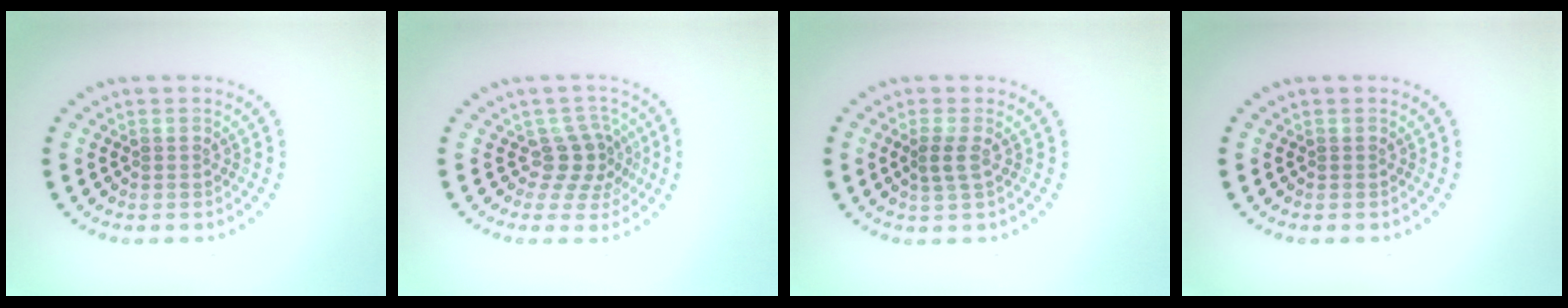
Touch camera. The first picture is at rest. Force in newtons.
{"total": 2.9, "press": 2.2, "slide": 1.9}
{"total": 1.4, "press": 1.2, "slide": 0.8}
{"total": 0.0}